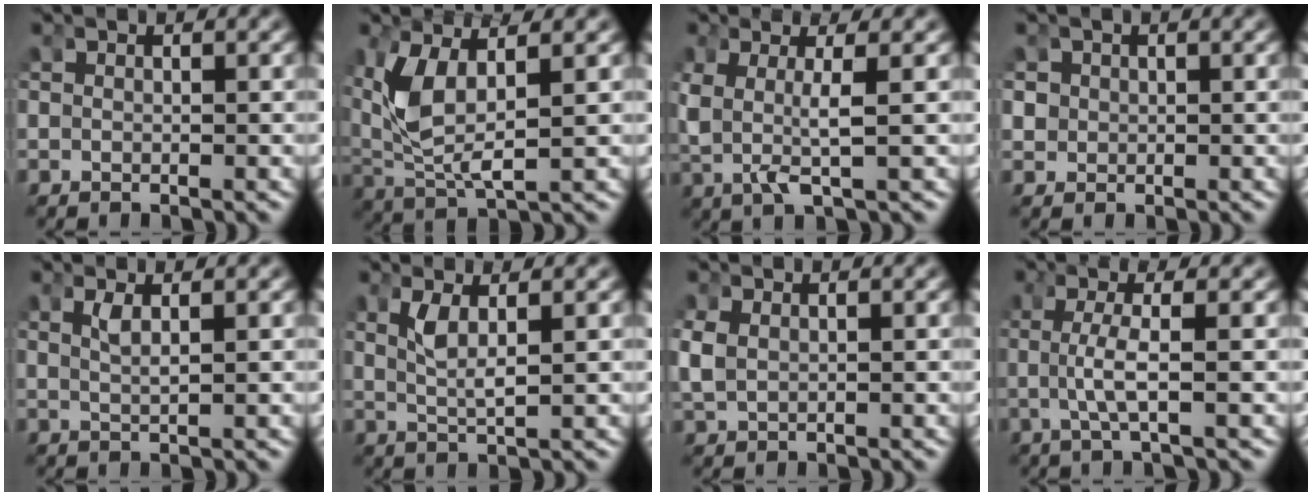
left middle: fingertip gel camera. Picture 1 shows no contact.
{"total": 5.1, "force": [1.0, 2.5, 4.4], "torque": [-0.124, -0.011, 0.033]}
{"total": 4.2, "force": [0.6, 1.5, 3.9], "torque": [-0.098, -0.016, 0.023]}
{"total": 2.3, "force": [0.4, 2.1, 0.7], "torque": [-0.028, -0.002, 0.010]}
{"total": 1.3, "force": [0.5, -0.3, 1.2], "torque": [-0.030, -0.006, 0.018]}
{"total": 2.3, "force": [0.7, 0.3, 2.2], "torque": [-0.052, -0.007, 0.021]}
{"total": 2.3, "force": [0.4, 1.9, 1.3], "torque": [-0.043, -0.007, 0.020]}
{"total": 2.9, "force": [-0.2, -0.4, 2.9], "torque": [-0.069, -0.005, 0.002]}